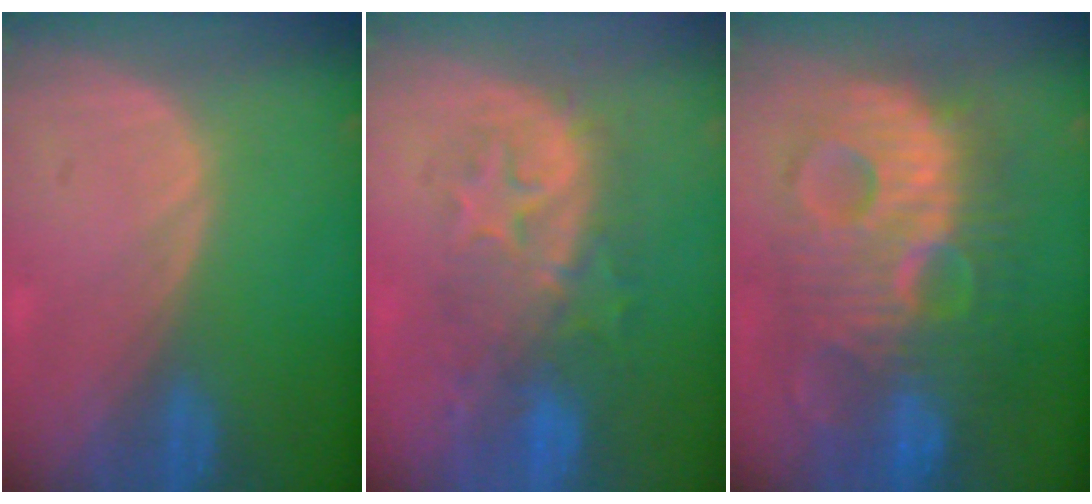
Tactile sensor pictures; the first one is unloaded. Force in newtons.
{"total": 8.4, "press": 8.3, "slide": 1.2}
{"total": 13.6, "press": 13.5, "slide": 1.2}